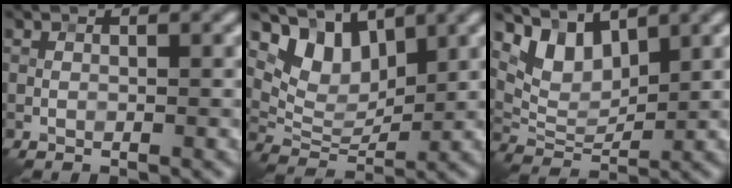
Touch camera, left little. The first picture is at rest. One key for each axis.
{"total": 5.6, "fx": 3.8, "fy": 3.0, "fz": 2.7, "tx": -0.054, "ty": -0.009, "tz": 0.067}
{"total": 4.5, "fx": 3.1, "fy": 2.2, "fz": 2.3, "tx": -0.053, "ty": -0.008, "tz": 0.060}